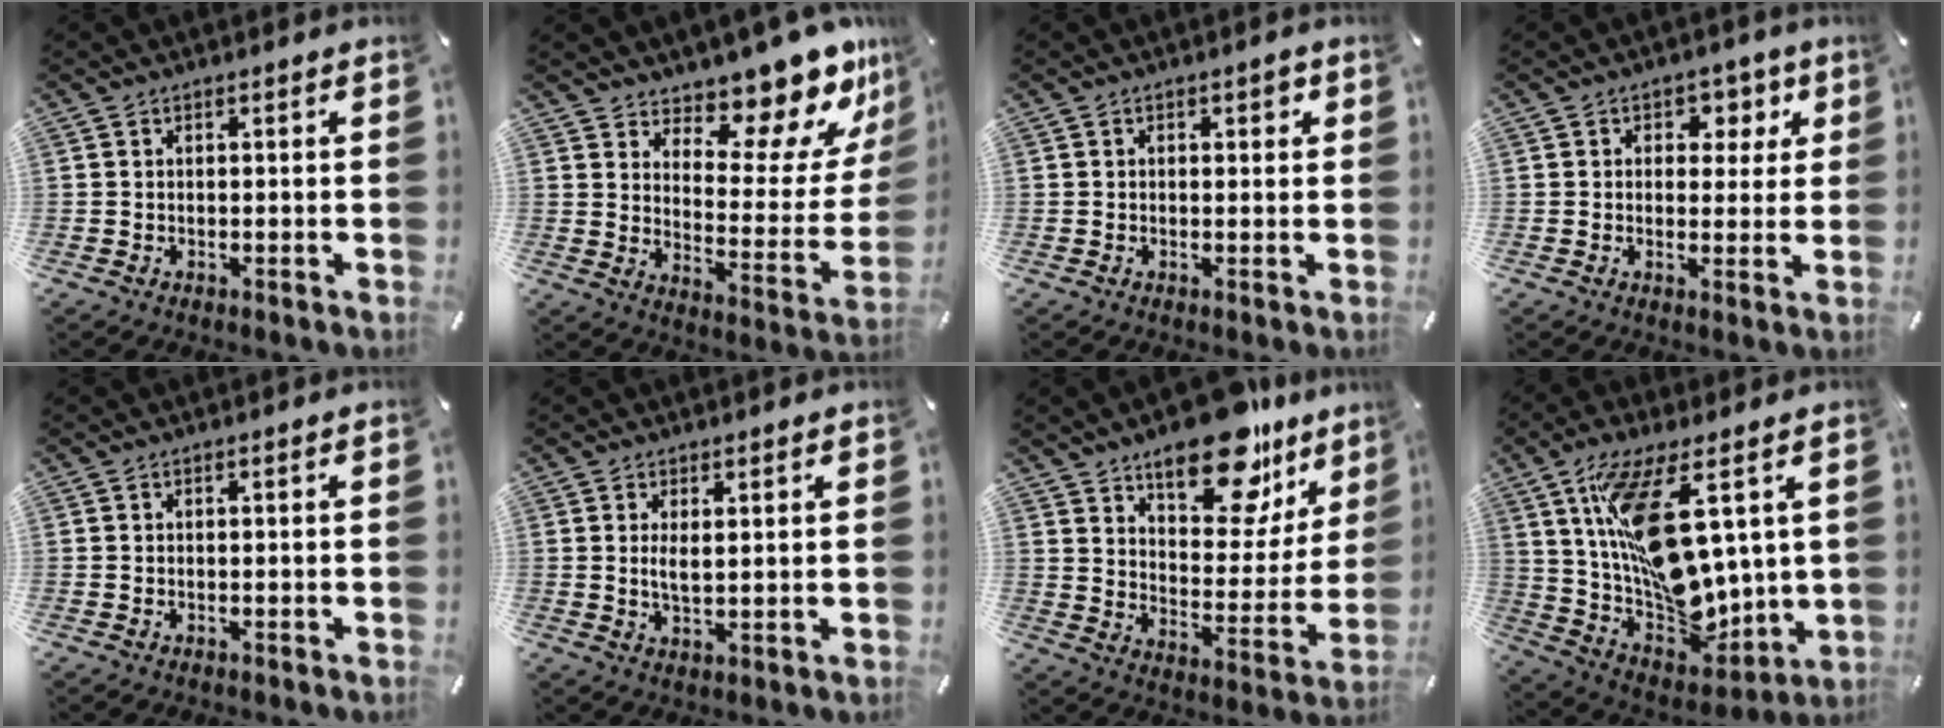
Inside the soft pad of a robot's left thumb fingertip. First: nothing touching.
{"total": 14.2, "force": [12.7, 4.4, 4.5], "torque": [-0.049, -0.134, 0.209]}
{"total": 1.5, "force": [0.5, 0.9, 1.1], "torque": [-0.006, 0.000, 0.003]}
{"total": 5.3, "force": [1.7, 4.6, 2.0], "torque": [0.001, -0.008, 0.019]}
{"total": 0.0}
{"total": 3.6, "force": [1.4, 1.4, 3.0], "torque": [-0.047, -0.007, 0.021]}
{"total": 19.5, "force": [14.3, 8.9, 9.7], "torque": [-0.130, -0.104, 0.242]}
{"total": 19.6, "force": [7.2, 9.7, 15.5], "torque": [-0.282, -0.052, 0.128]}